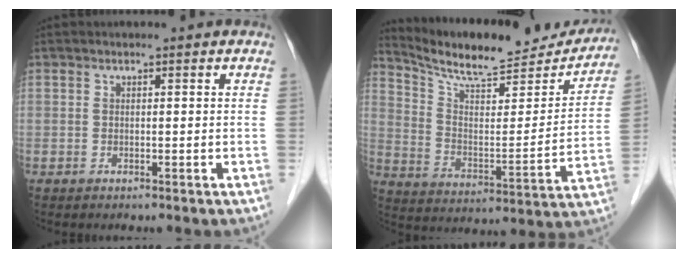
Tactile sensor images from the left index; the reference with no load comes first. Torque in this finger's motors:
{"motor_torque": [-0.07, -0.37, 0.14, 0.05]}